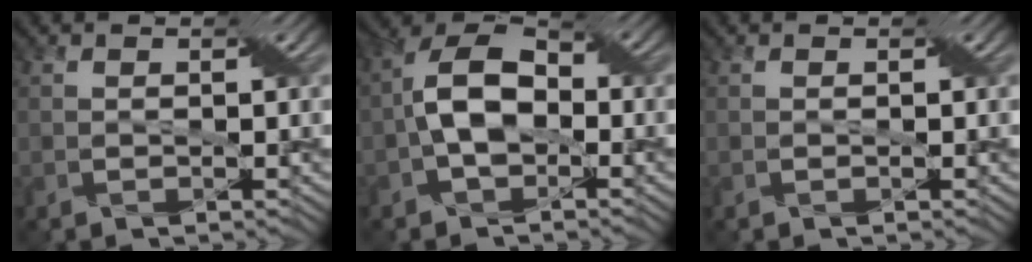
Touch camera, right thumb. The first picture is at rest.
{"total": 8.0, "force": [-1.1, 4.9, 6.2], "torque": [-0.127, 0.014, -0.032]}
{"total": 0.0}